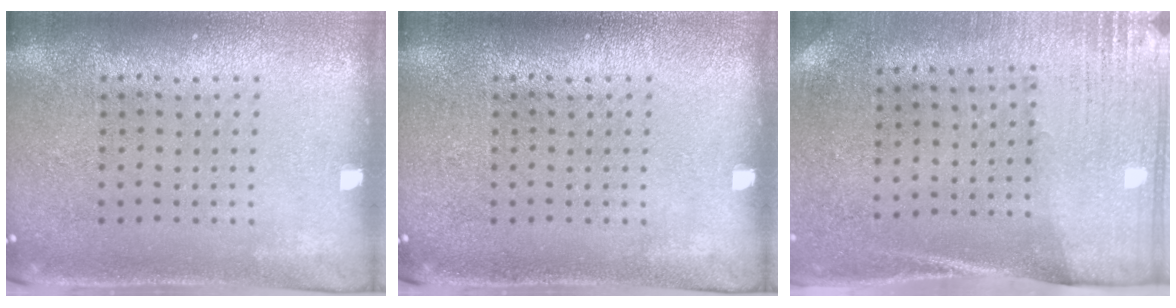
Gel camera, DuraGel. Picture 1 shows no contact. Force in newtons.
{"total": 0.0}
{"total": 2.7, "press": 2.3, "slide": 1.4}